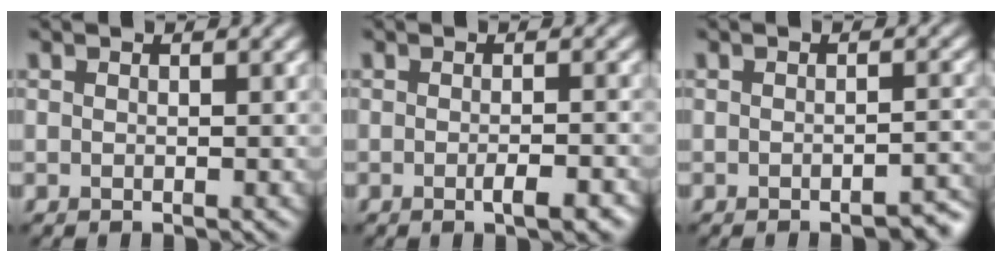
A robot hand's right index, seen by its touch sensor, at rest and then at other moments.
{"total": 2.5, "force": [-1.1, 0.6, 2.2], "torque": [-0.031, -0.001, -0.016]}
{"total": 2.7, "force": [-2.0, 0.6, 1.7], "torque": [-0.012, 0.006, -0.028]}